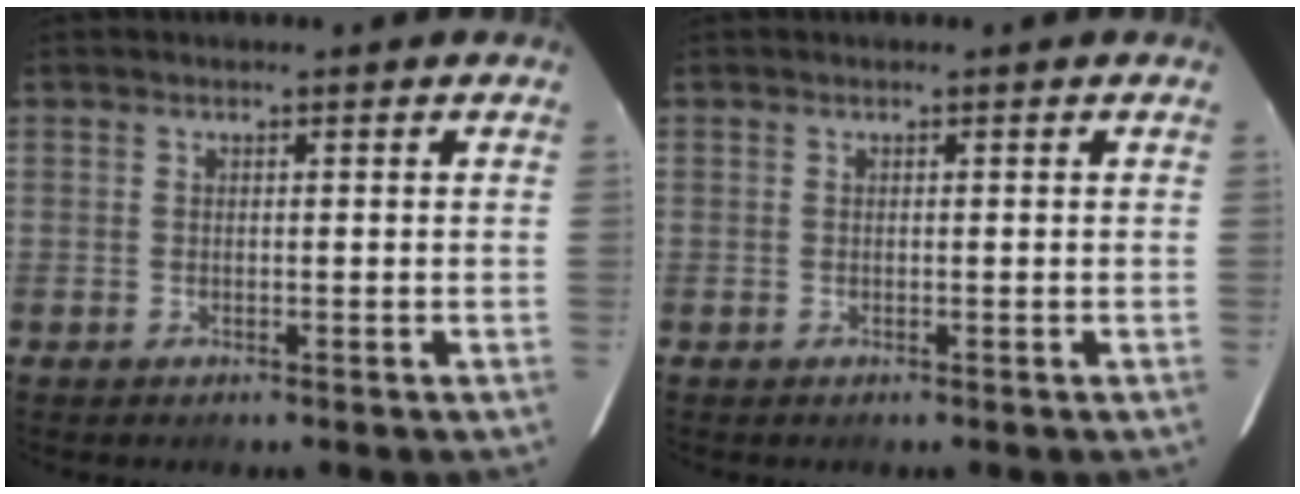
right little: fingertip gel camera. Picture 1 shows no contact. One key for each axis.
{"total": 0.0}